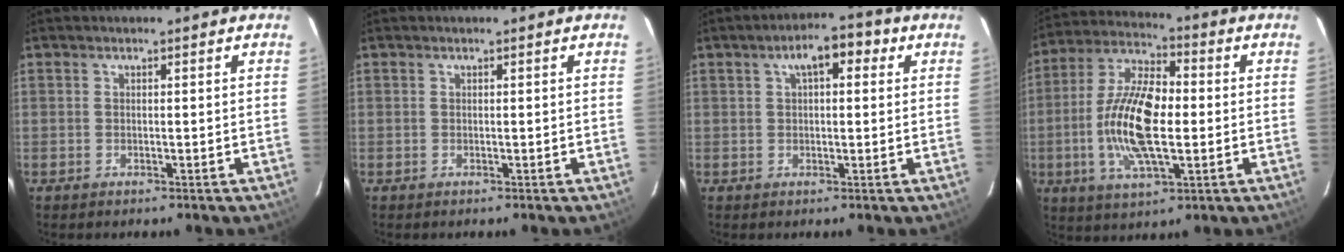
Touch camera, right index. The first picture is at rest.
{"total": 0.0}
{"total": 6.5, "force": [2.5, 2.8, 5.2], "torque": [-0.085, 0.026, 0.036]}
{"total": 15.8, "force": [-1.7, 6.1, 14.5], "torque": [-0.294, 0.005, -0.037]}